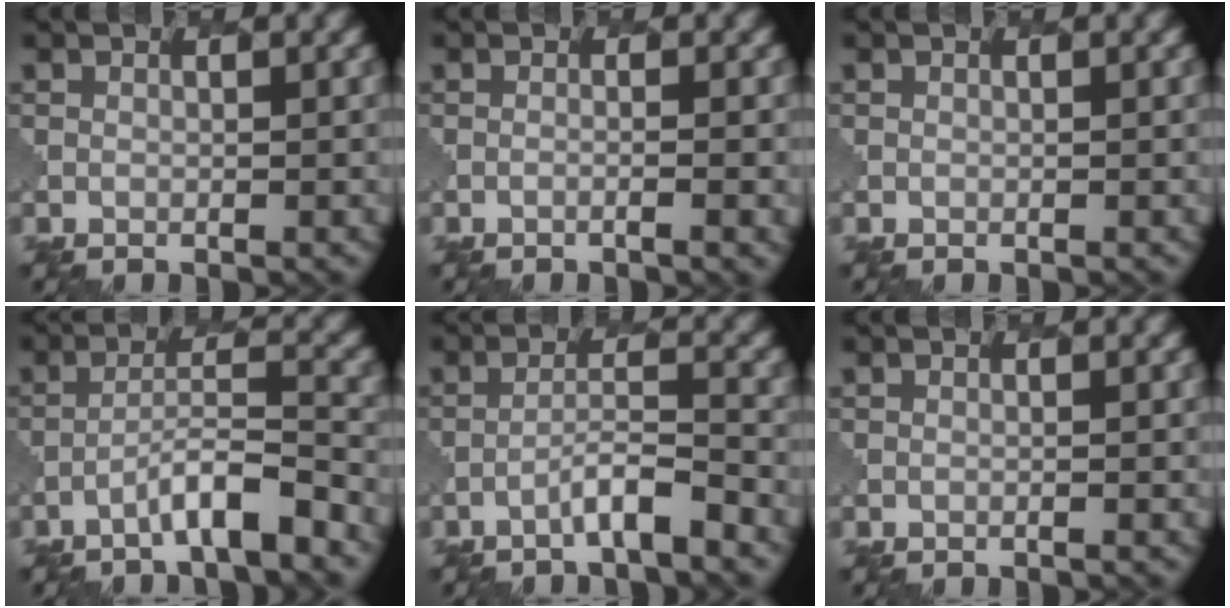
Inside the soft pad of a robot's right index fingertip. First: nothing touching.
{"total": 1.6, "force": [-0.6, 0.3, 1.5], "torque": [-0.014, 0.003, -0.017]}
{"total": 0.0}
{"total": 4.2, "force": [-2.9, 0.3, 3.0], "torque": [-0.052, 0.015, -0.057]}
{"total": 3.0, "force": [-2.1, 0.1, 2.0], "torque": [-0.036, 0.012, -0.045]}
{"total": 0.0}